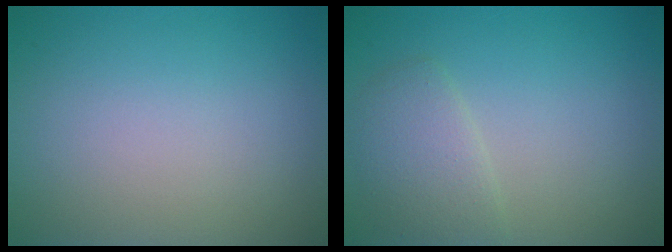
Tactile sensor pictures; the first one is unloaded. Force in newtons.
{"total": 2.6, "press": 2.6, "slide": 0.2}